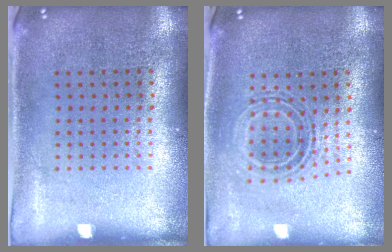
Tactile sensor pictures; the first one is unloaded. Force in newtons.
{"total": 0.9, "press": 0.8, "slide": 0.3}